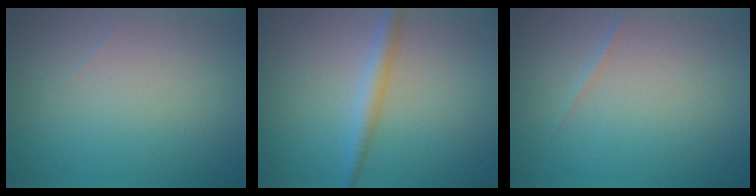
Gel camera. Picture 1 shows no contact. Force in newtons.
{"total": 2.2, "press": 2.2, "slide": 0.1}
{"total": 0.6, "press": 0.6, "slide": 0.1}